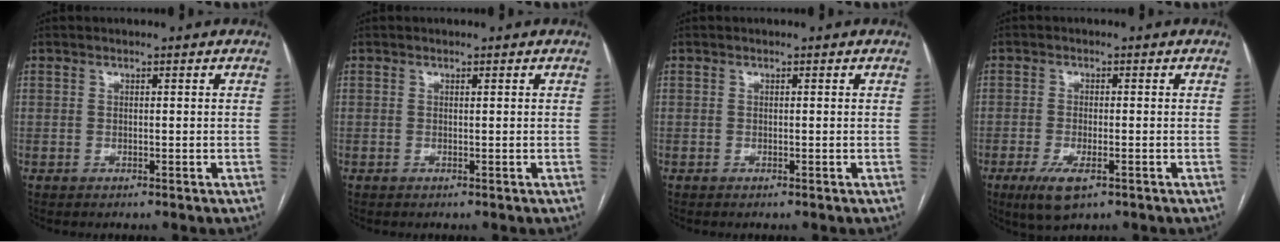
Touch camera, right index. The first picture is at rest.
{"total": 0.0}
{"total": 0.0}
{"total": 5.2, "force": [-2.7, 1.6, 4.2], "torque": [-0.081, -0.011, -0.041]}